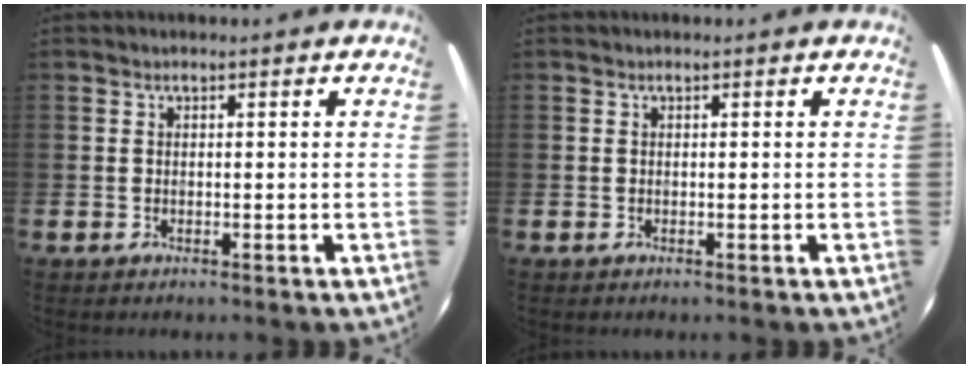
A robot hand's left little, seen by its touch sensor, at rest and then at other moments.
{"total": 0.0}